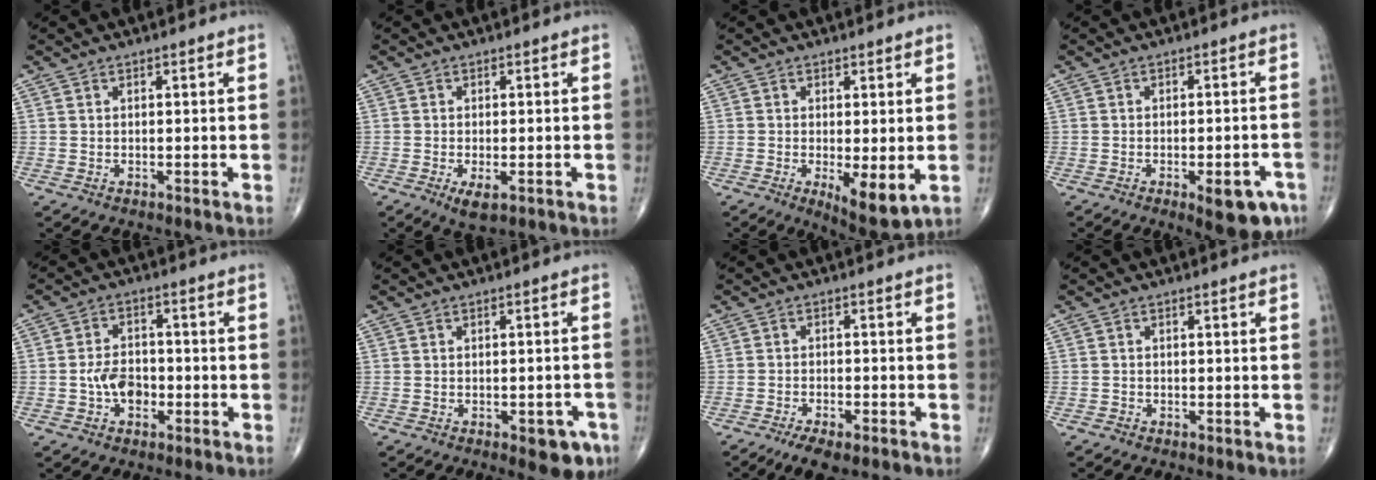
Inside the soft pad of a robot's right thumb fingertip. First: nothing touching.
{"total": 3.4, "force": [-1.4, 1.3, 2.8], "torque": [-0.052, -0.008, -0.020]}
{"total": 7.6, "force": [-1.6, 2.6, 6.9], "torque": [-0.103, -0.023, -0.019]}
{"total": 8.0, "force": [-3.9, 3.1, 6.3], "torque": [-0.059, 0.015, -0.042]}
{"total": 6.0, "force": [-1.8, 4.1, 4.0], "torque": [-0.052, 0.021, -0.036]}
{"total": 5.7, "force": [-2.8, 2.6, 4.1], "torque": [-0.030, 0.013, -0.028]}
{"total": 5.9, "force": [-4.2, 2.0, 3.7], "torque": [-0.064, 0.006, -0.070]}
{"total": 0.6, "force": [-0.5, 0.4, 0.0], "torque": [-0.001, 0.001, -0.014]}